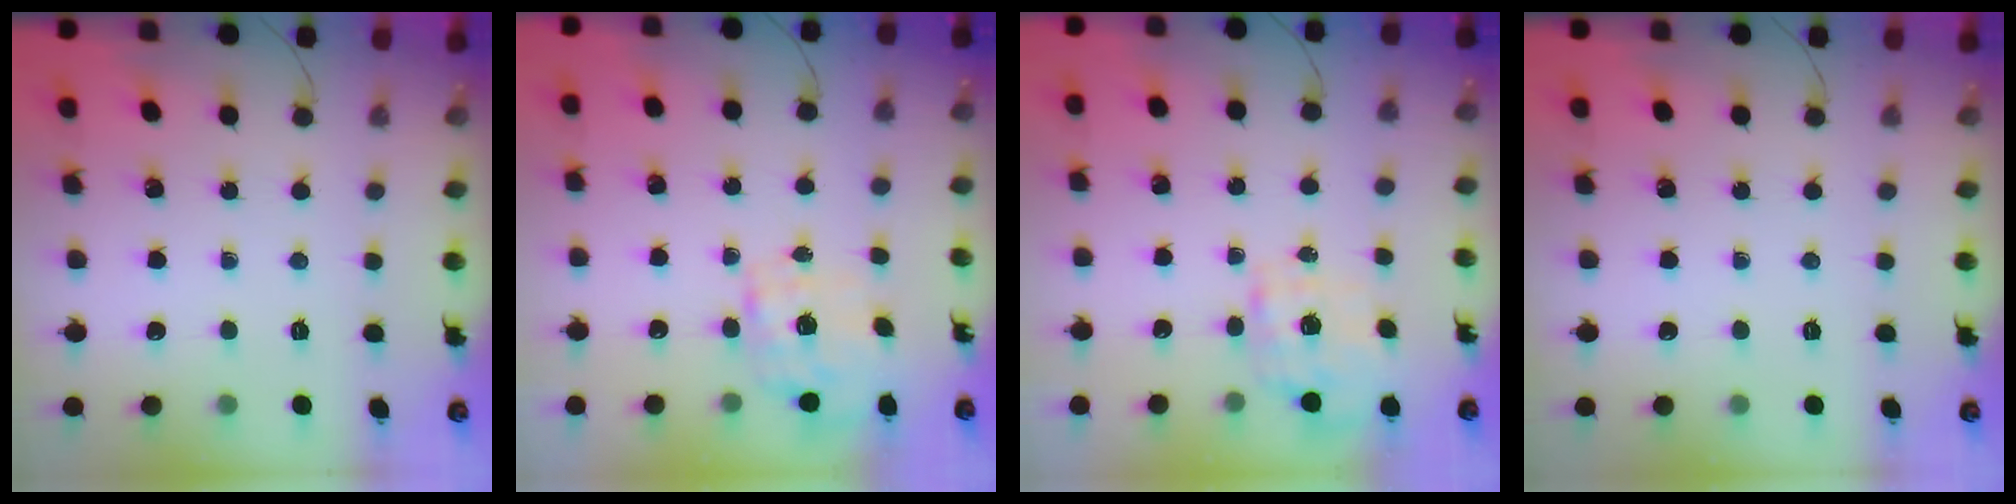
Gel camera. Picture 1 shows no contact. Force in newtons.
{"total": 2.3, "press": 2.3, "slide": 0.5}
{"total": 1.9, "press": 1.8, "slide": 0.6}
{"total": 0.0}